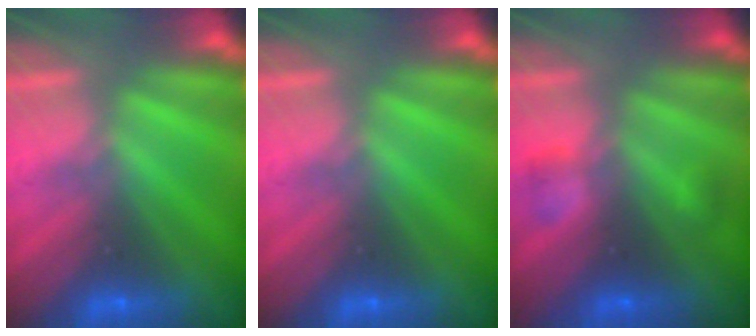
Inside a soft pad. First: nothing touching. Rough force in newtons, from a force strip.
{"total": 0.0}
{"total": 2.0}